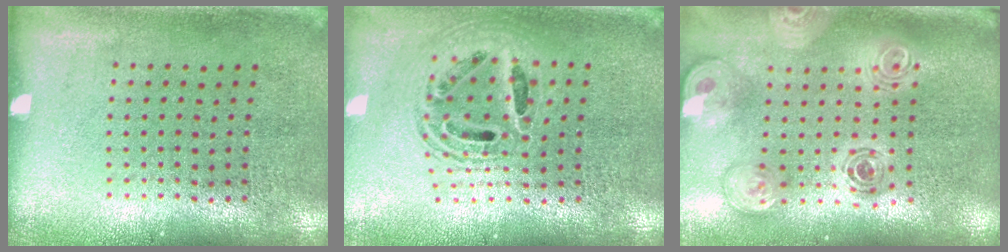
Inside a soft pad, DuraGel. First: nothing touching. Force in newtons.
{"total": 1.9, "press": 1.6, "slide": 1.1}
{"total": 1.9, "press": 1.6, "slide": 1.0}